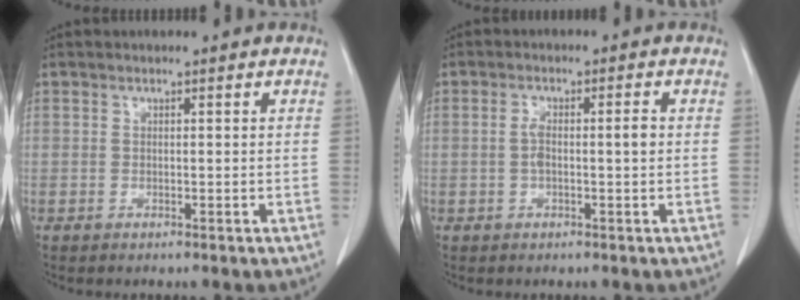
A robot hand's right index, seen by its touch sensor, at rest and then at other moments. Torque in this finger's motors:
{"motor_torque": [0.07, 0.03, 0.05, 0.02]}